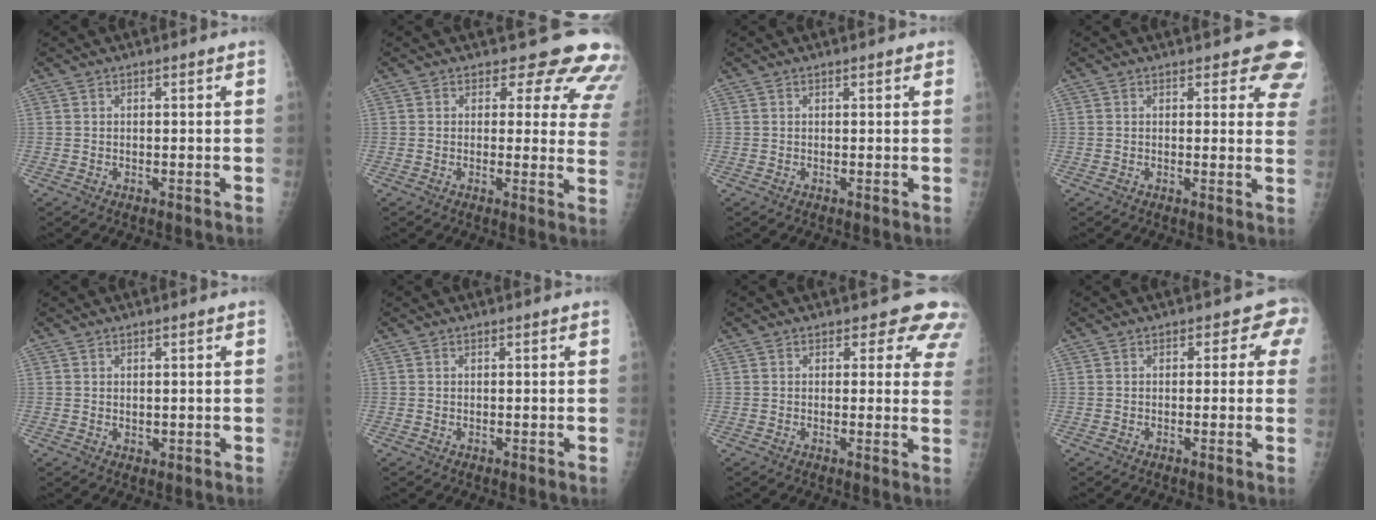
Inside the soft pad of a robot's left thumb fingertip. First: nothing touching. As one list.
[{"total": 9.8, "force": [8.2, 4.5, 2.8], "torque": [0.022, -0.041, 0.061]}, {"total": 1.0, "force": [0.7, 0.4, 0.6], "torque": [-0.007, -0.001, 0.006]}, {"total": 8.1, "force": [6.6, 3.2, 3.4], "torque": [0.009, -0.028, 0.052]}, {"total": 1.2, "force": [0.3, 0.9, 0.7], "torque": [-0.008, -0.004, 0.008]}, {"total": 0.0}, {"total": 7.2, "force": [5.8, 3.5, 2.4], "torque": [0.018, -0.025, 0.040]}, {"total": 3.1, "force": [1.1, 2.4, 1.5], "torque": [0.023, 0.004, -0.005]}]